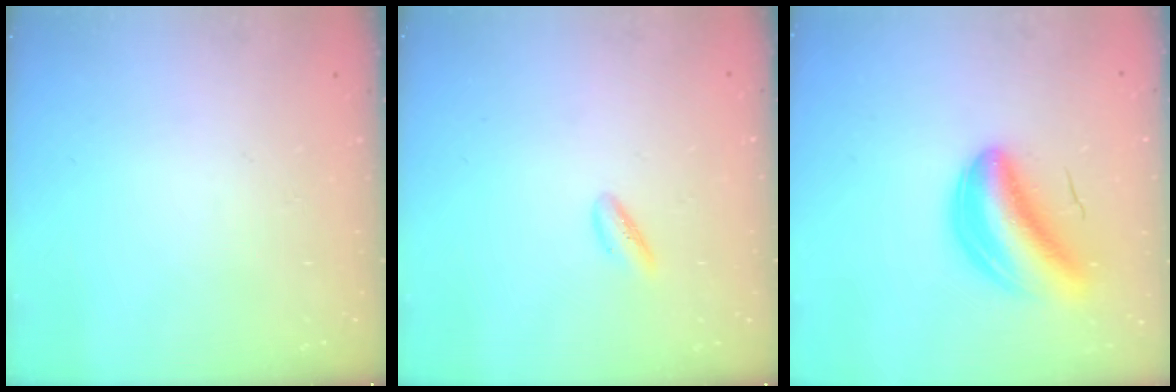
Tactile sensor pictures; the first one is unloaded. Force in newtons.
{"total": 3.0, "press": 2.8, "slide": 0.9}
{"total": 7.7, "press": 7.3, "slide": 2.5}